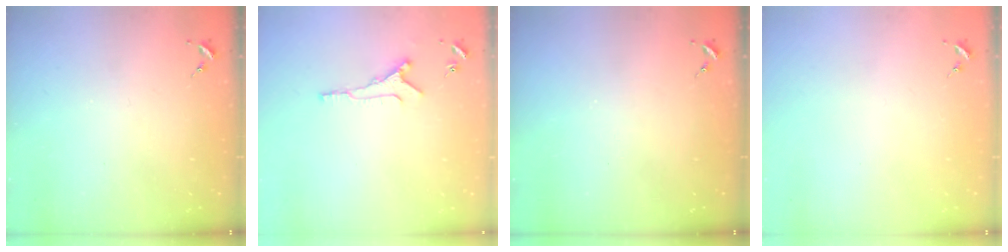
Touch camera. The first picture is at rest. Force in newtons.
{"total": 7.1, "press": 7.0, "slide": 0.8}
{"total": 0.0}
{"total": 0.0}